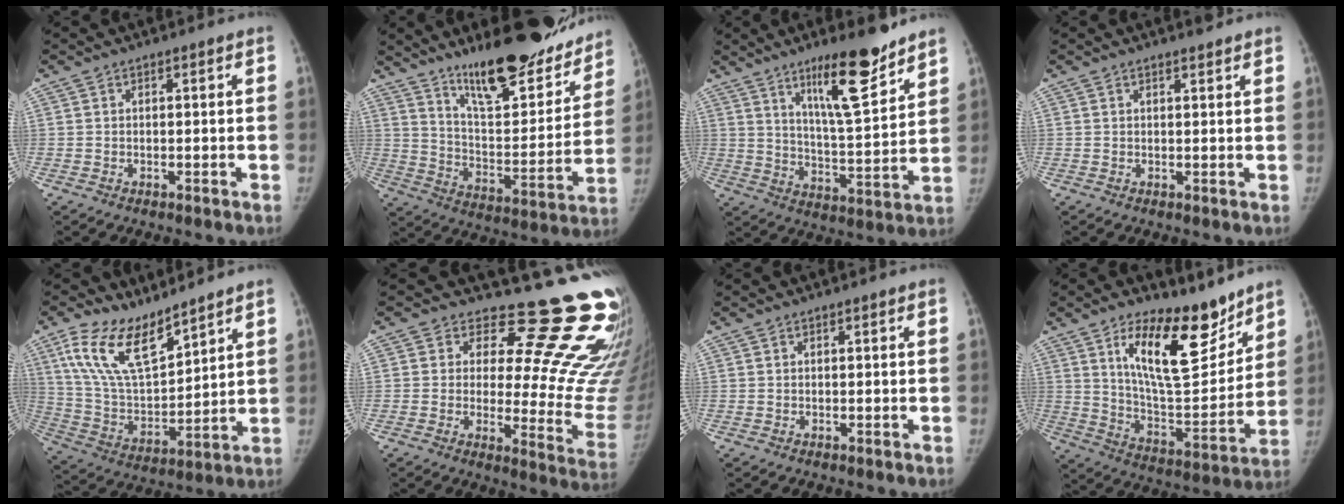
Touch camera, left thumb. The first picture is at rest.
{"total": 23.7, "force": [18.2, 7.4, 13.3], "torque": [-0.142, -0.109, 0.280]}
{"total": 15.2, "force": [10.3, 2.8, 10.8], "torque": [-0.153, -0.076, 0.174]}
{"total": 1.4, "force": [1.3, 0.2, 0.5], "torque": [-0.004, -0.009, 0.020]}
{"total": 15.5, "force": [10.7, 6.0, 9.4], "torque": [-0.153, -0.058, 0.223]}
{"total": 23.5, "force": [16.6, 9.7, 13.5], "torque": [-0.130, -0.126, 0.192]}
{"total": 0.0}
{"total": 19.1, "force": [12.0, 7.7, 12.7], "torque": [-0.151, -0.094, 0.208]}